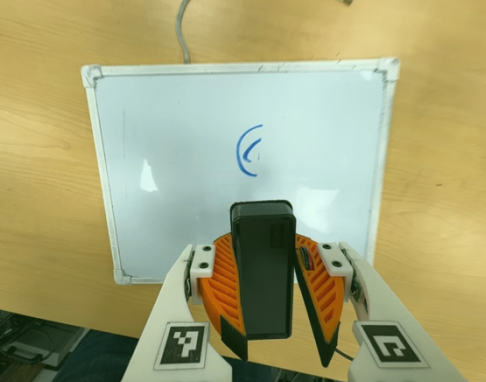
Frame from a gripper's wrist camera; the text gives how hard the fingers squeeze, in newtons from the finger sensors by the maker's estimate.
{"total": 9.8, "left": 10.1, "right": 9.5}